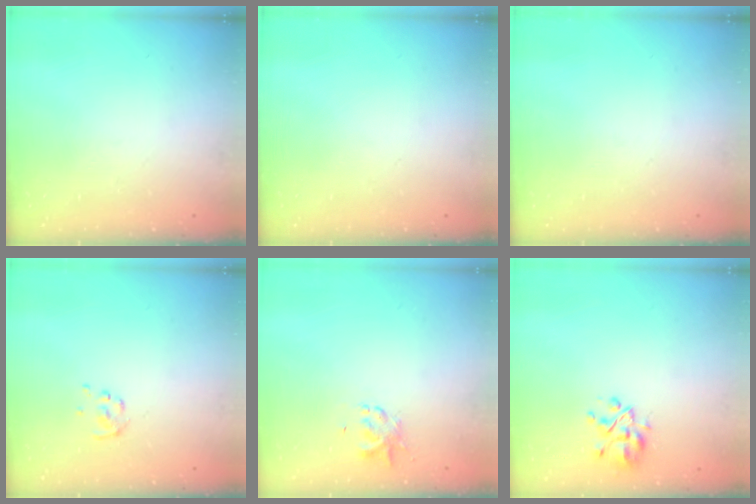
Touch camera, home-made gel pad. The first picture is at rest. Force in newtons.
{"total": 0.0}
{"total": 0.0}
{"total": 2.3, "press": 2.3, "slide": 0.4}
{"total": 1.0, "press": 0.9, "slide": 0.3}
{"total": 5.6, "press": 5.2, "slide": 1.9}